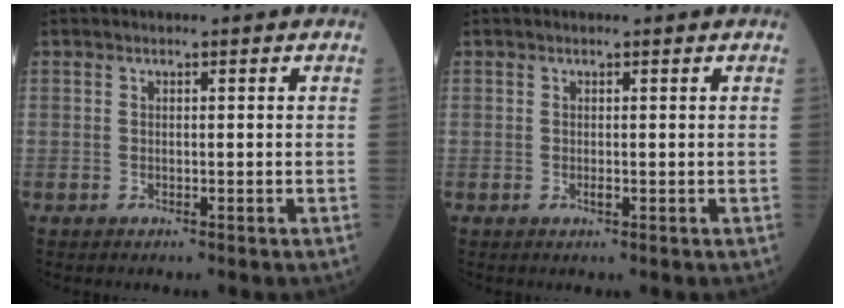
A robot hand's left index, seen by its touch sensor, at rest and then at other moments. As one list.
[{"total": 0.7, "force": [0.0, 0.2, 0.6], "torque": [-0.011, -0.001, -0.001]}]